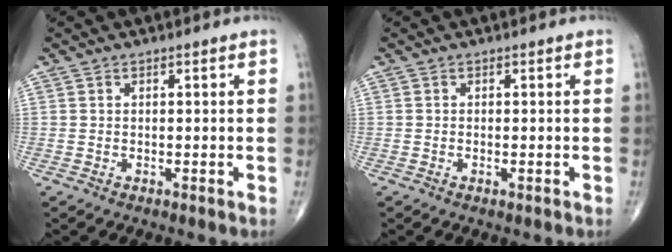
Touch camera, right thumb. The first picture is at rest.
{"total": 0.6, "force": [-0.2, 0.2, 0.5], "torque": [-0.013, -0.002, -0.004]}